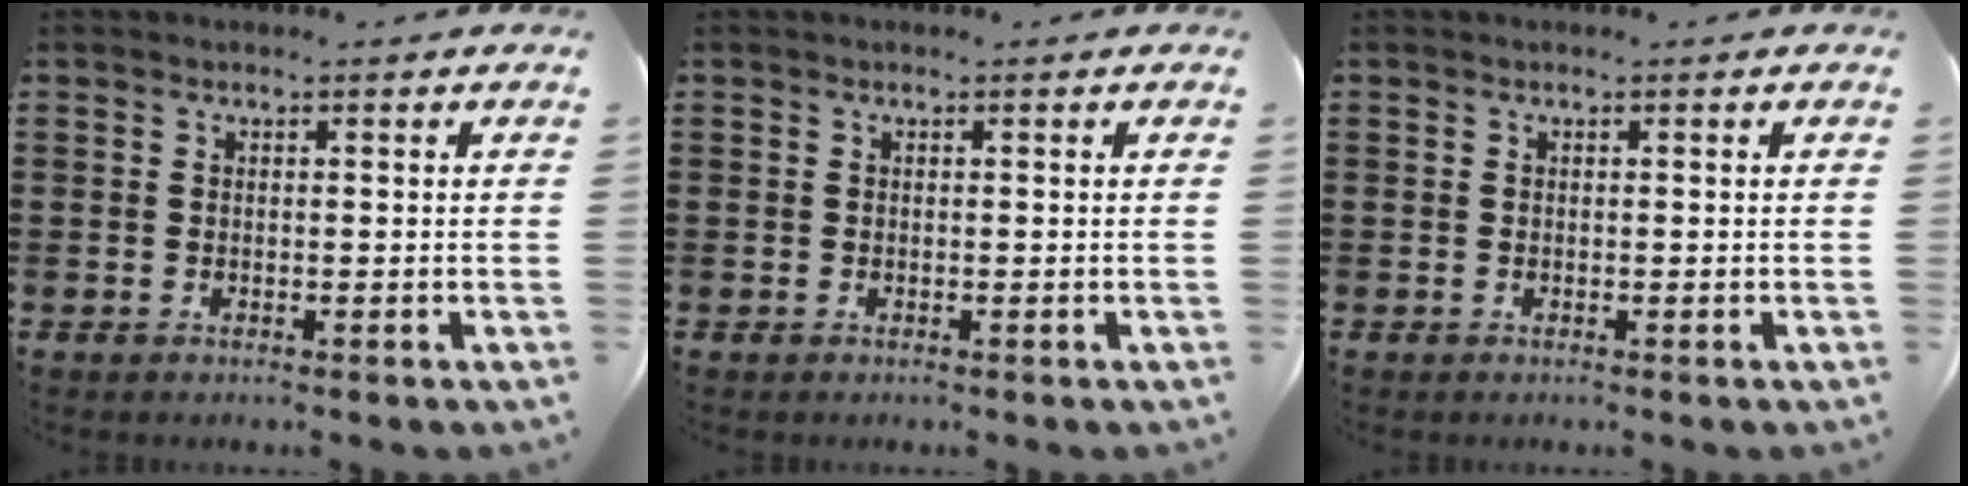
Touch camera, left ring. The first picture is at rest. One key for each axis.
{"total": 0.0}
{"total": 0.0}